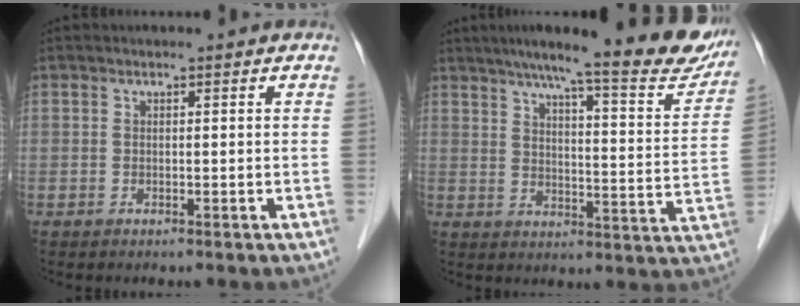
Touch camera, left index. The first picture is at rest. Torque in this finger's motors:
{"motor_torque": [0.23, -0.37, 0.68, 0.16]}